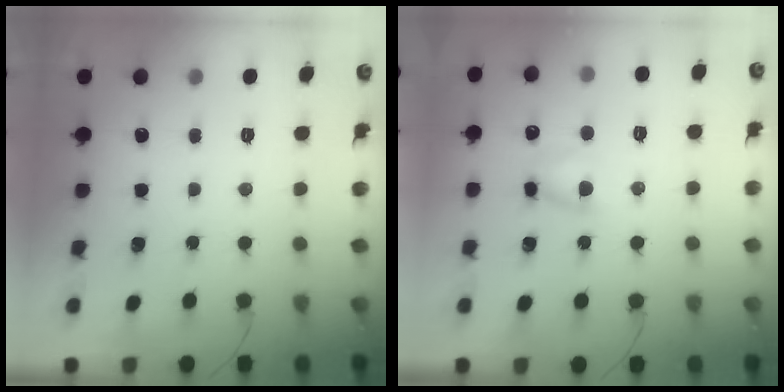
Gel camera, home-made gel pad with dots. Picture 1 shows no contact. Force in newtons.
{"total": 6.0, "press": 5.8, "slide": 1.2}